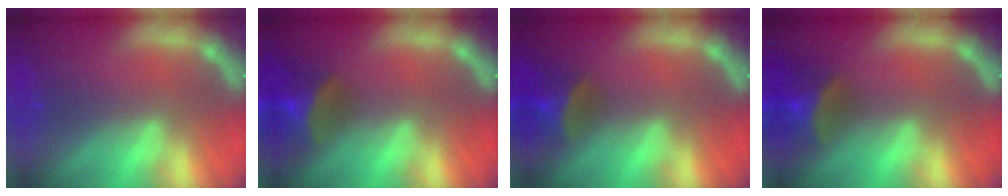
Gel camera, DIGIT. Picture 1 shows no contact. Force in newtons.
{"total": 6.5}
{"total": 5.0}
{"total": 5.9}